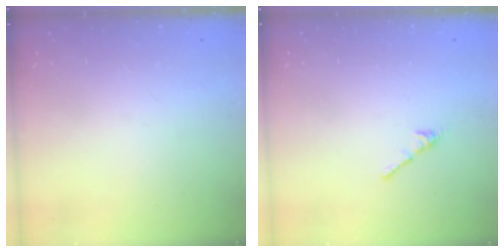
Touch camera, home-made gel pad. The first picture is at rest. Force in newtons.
{"total": 2.7, "press": 2.6, "slide": 0.8}